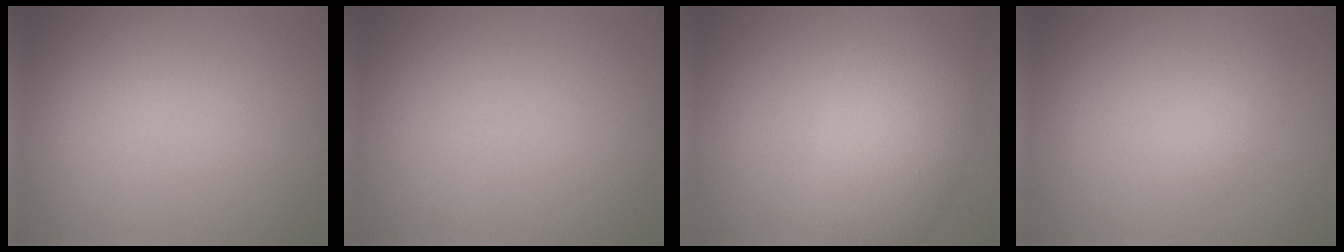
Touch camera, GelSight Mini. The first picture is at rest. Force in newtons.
{"total": 0.0}
{"total": 8.6, "press": 8.6, "slide": 0.4}
{"total": 1.7, "press": 1.7, "slide": 0.1}